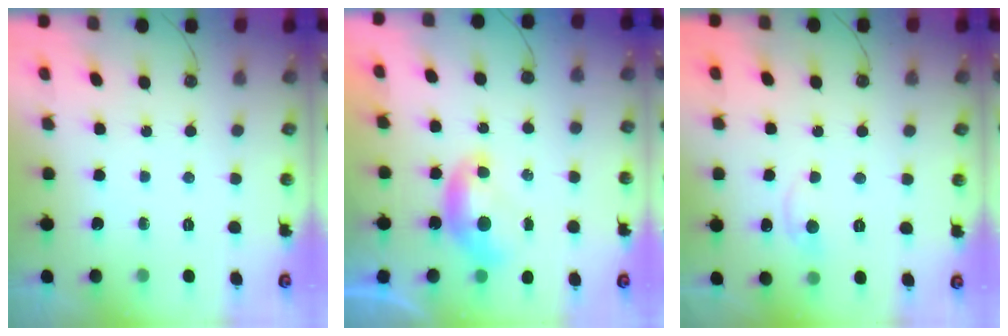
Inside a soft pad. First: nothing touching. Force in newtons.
{"total": 0.0}
{"total": 0.8, "press": 0.2, "slide": 0.8}